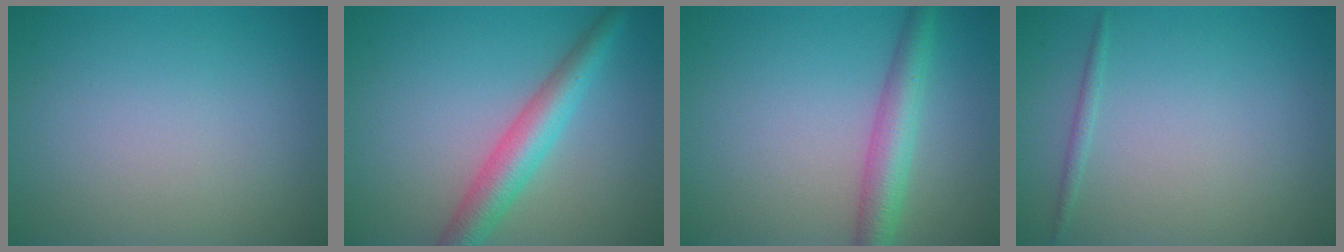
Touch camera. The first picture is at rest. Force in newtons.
{"total": 4.6, "press": 4.6, "slide": 0.1}
{"total": 4.0, "press": 4.0, "slide": 0.1}
{"total": 0.7, "press": 0.7, "slide": 0.0}